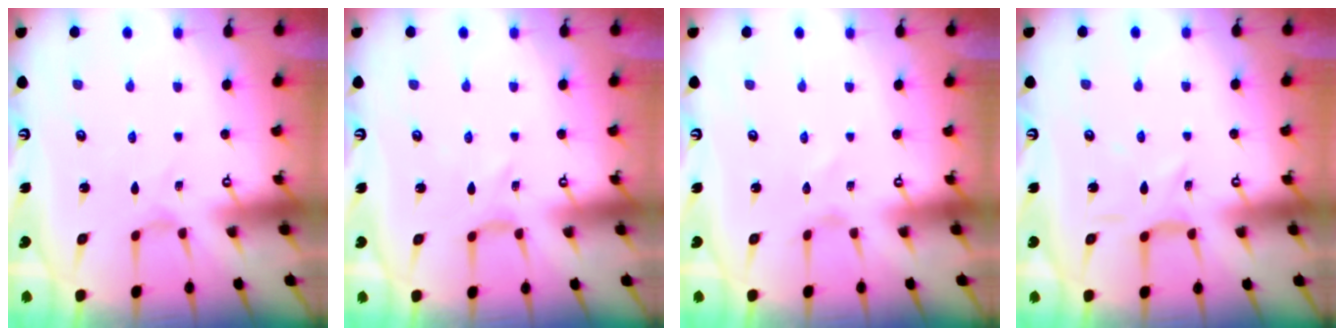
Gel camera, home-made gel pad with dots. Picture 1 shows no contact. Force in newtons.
{"total": 1.1, "press": 1.1, "slide": 0.4}
{"total": 0.0}
{"total": 5.3, "press": 5.3, "slide": 0.4}